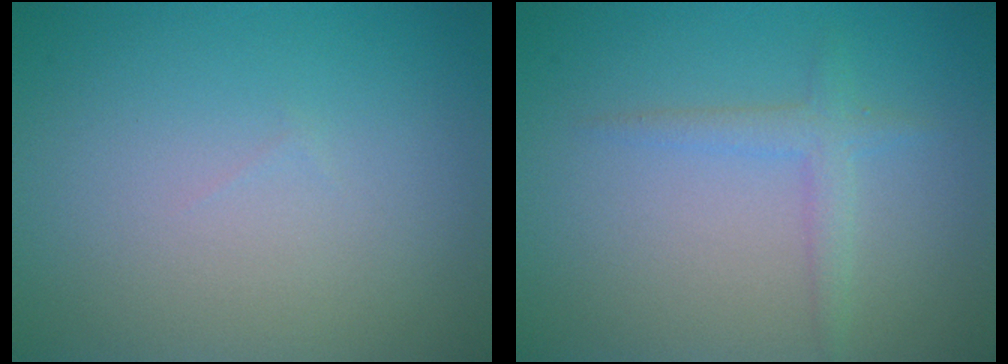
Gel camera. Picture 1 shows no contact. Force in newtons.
{"total": 1.8, "press": 1.8, "slide": 0.2}